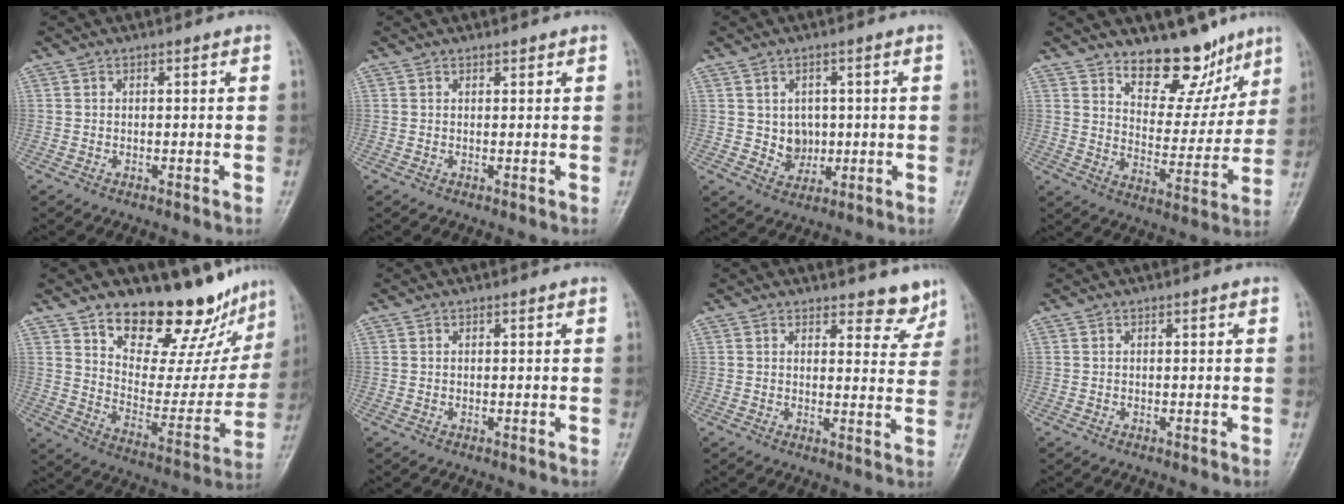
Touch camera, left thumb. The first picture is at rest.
{"total": 0.6, "force": [0.6, 0.2, 0.1], "torque": [-0.004, -0.005, 0.009]}
{"total": 4.9, "force": [0.4, 4.3, 2.4], "torque": [-0.010, -0.004, 0.015]}
{"total": 13.0, "force": [9.9, 6.4, 5.4], "torque": [-0.025, -0.075, 0.161]}
{"total": 20.9, "force": [16.3, 8.9, 9.6], "torque": [-0.078, -0.108, 0.244]}
{"total": 0.0}
{"total": 5.2, "force": [4.6, 2.1, 1.0], "torque": [0.018, -0.037, 0.046]}
{"total": 0.0}